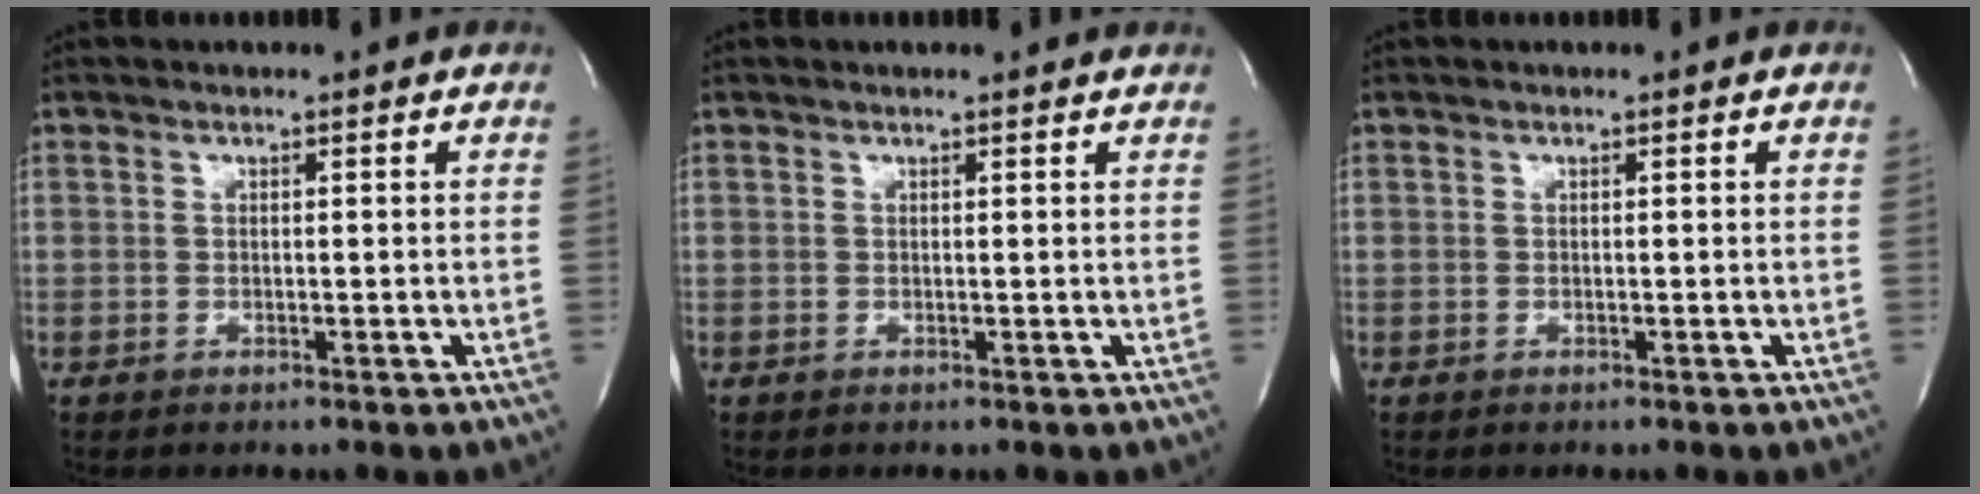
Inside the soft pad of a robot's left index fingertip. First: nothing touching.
{"total": 2.1, "force": [2.0, 0.1, 0.6], "torque": [-0.012, 0.003, 0.015]}
{"total": 0.0}